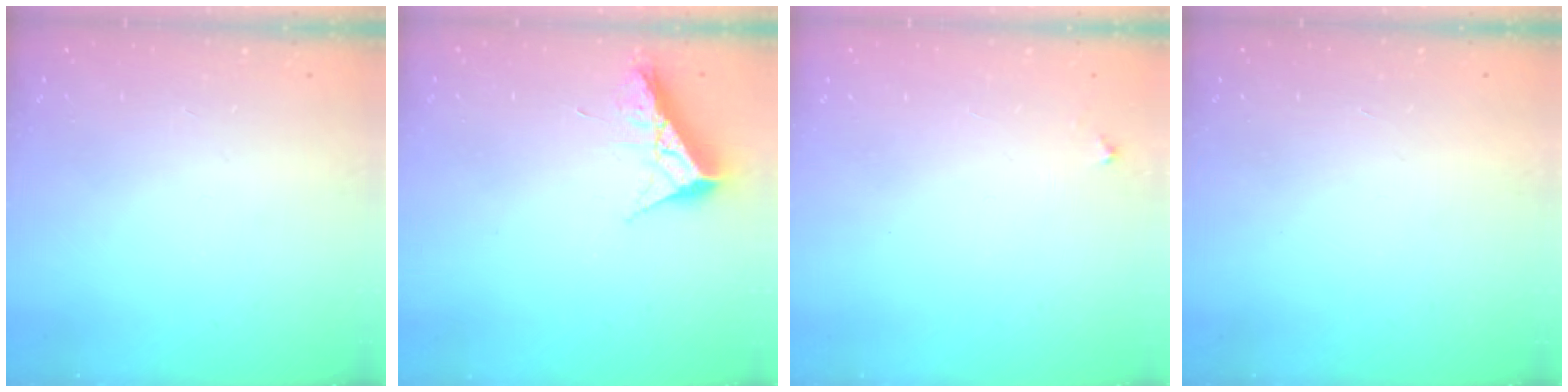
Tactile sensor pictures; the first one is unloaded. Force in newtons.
{"total": 8.4, "press": 8.4, "slide": 0.4}
{"total": 3.5, "press": 3.5, "slide": 0.3}
{"total": 1.5, "press": 1.5, "slide": 0.1}